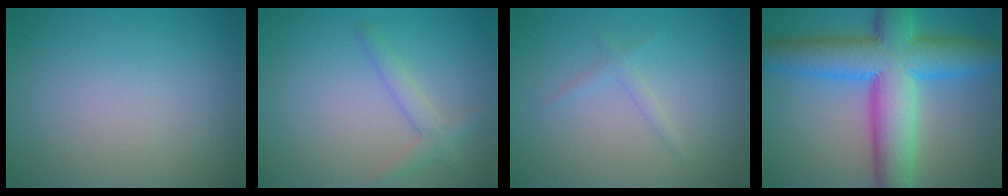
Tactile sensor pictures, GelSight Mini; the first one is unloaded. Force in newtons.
{"total": 2.0, "press": 2.0, "slide": 0.1}
{"total": 1.0, "press": 1.0, "slide": 0.0}
{"total": 11.8, "press": 11.8, "slide": 0.2}